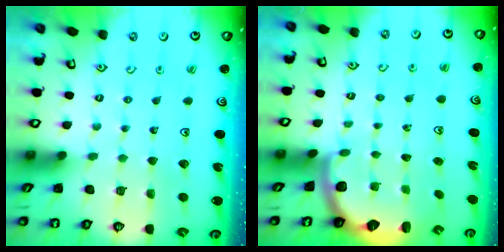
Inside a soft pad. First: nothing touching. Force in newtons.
{"total": 2.3, "press": 2.0, "slide": 1.3}